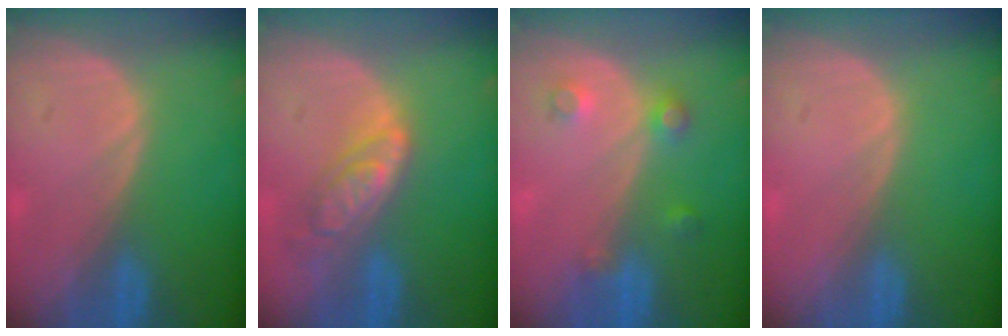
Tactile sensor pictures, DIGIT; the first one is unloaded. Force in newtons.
{"total": 6.3, "press": 5.6, "slide": 3.0}
{"total": 3.5, "press": 3.2, "slide": 1.6}
{"total": 0.0}